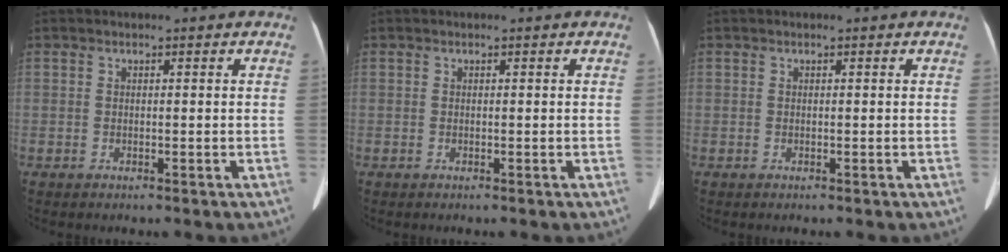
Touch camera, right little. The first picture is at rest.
{"total": 0.0}
{"total": 0.0}